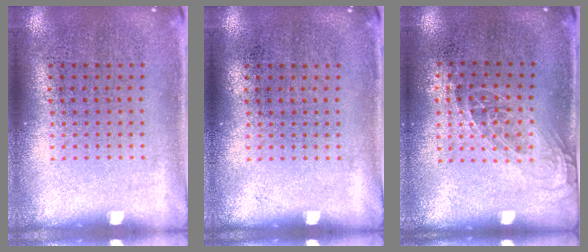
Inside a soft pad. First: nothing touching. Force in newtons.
{"total": 0.0}
{"total": 1.2, "press": 0.9, "slide": 0.7}